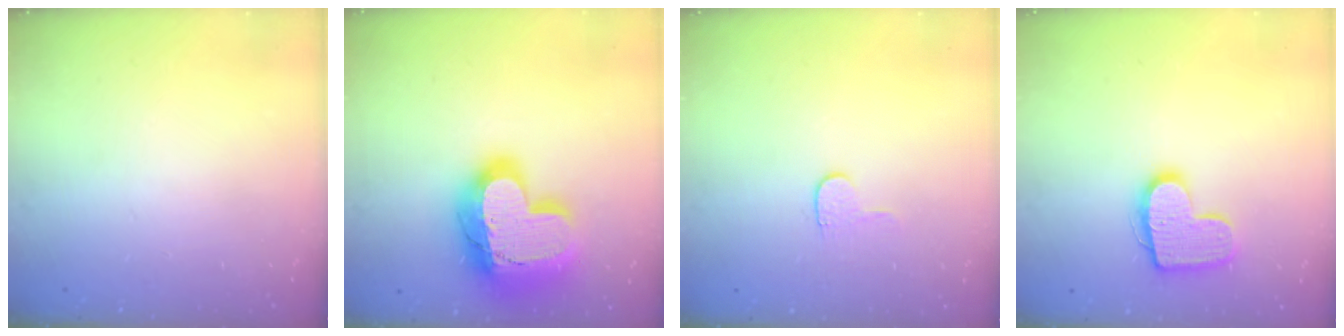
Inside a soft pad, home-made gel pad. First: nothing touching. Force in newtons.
{"total": 25.8, "press": 25.7, "slide": 1.9}
{"total": 3.6, "press": 3.6, "slide": 0.3}
{"total": 12.8, "press": 12.8, "slide": 0.6}